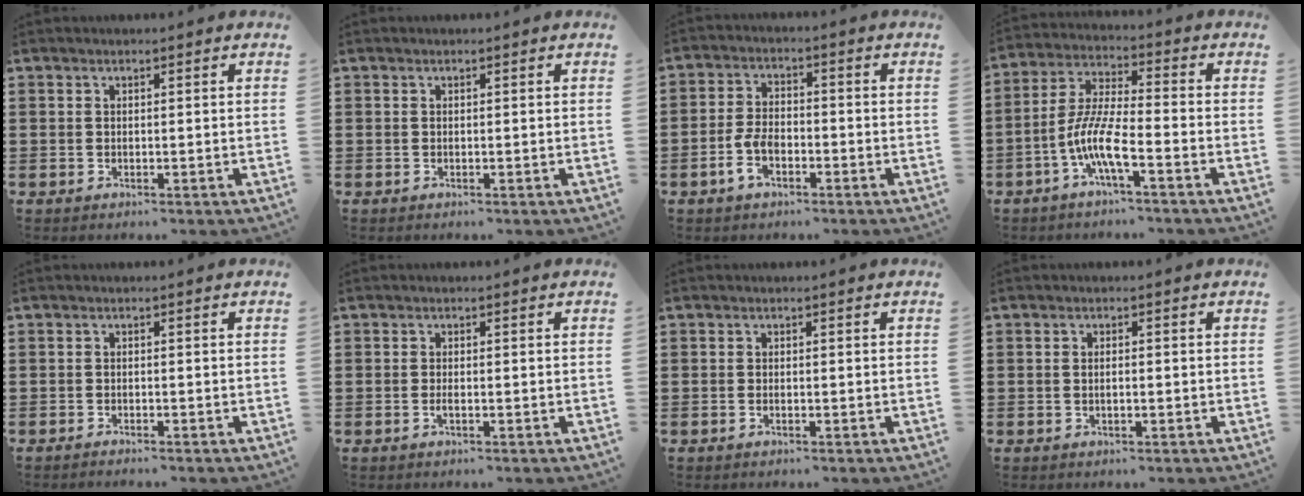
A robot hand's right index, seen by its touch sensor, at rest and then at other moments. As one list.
[{"total": 0.0}, {"total": 4.8, "force": [-2.2, 2.4, 3.5], "torque": [-0.090, -0.004, -0.047]}, {"total": 8.2, "force": [-3.9, 1.4, 7.1], "torque": [-0.166, -0.014, -0.079]}, {"total": 0.8, "force": [-0.7, -0.1, 0.1], "torque": [-0.003, -0.002, -0.015]}, {"total": 1.0, "force": [-0.4, 0.0, 0.9], "torque": [-0.019, -0.007, -0.005]}, {"total": 0.5, "force": [-0.3, -0.1, 0.4], "torque": [-0.009, -0.006, -0.004]}, {"total": 1.2, "force": [-0.2, 0.4, 1.1], "torque": [-0.020, -0.002, -0.004]}]